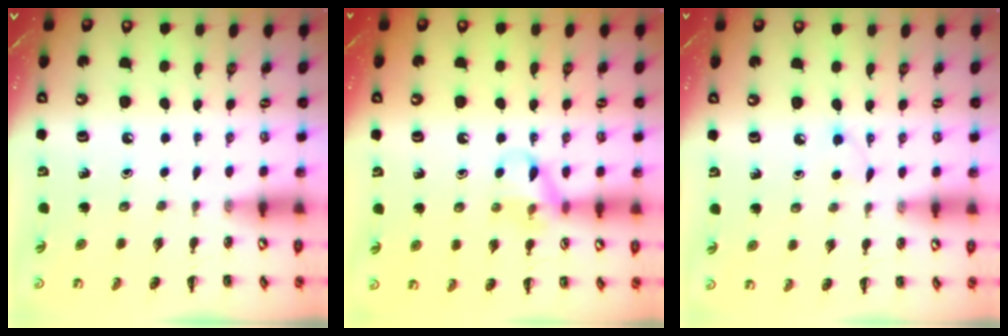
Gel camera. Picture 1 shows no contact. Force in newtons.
{"total": 9.6, "press": 9.5, "slide": 1.6}
{"total": 2.2, "press": 2.0, "slide": 0.8}